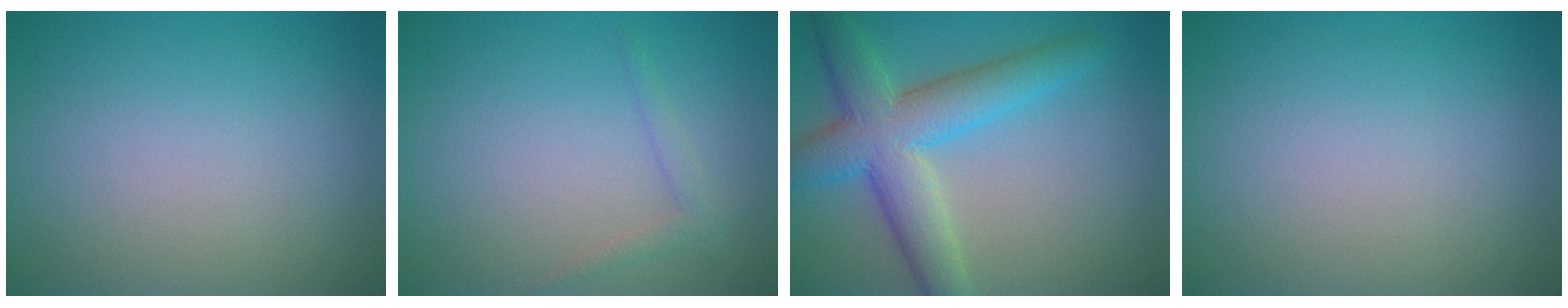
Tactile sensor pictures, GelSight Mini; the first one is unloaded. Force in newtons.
{"total": 1.2, "press": 1.2, "slide": 0.1}
{"total": 7.1, "press": 7.1, "slide": 0.2}
{"total": 0.0}